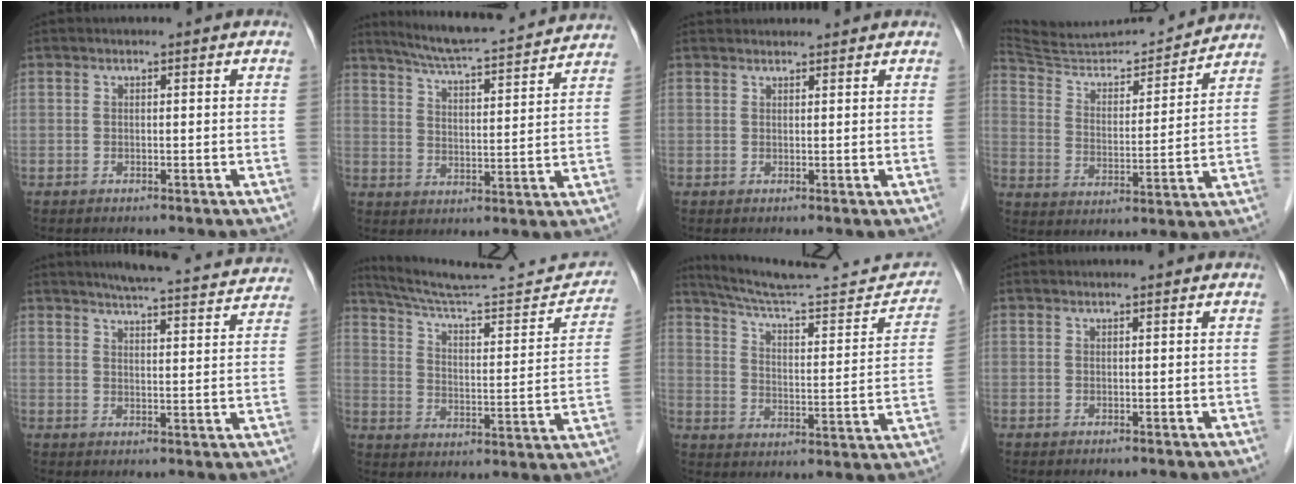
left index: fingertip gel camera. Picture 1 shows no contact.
{"total": 16.8, "force": [15.6, 0.8, 6.3], "torque": [-0.107, 0.008, 0.221]}
{"total": 4.1, "force": [4.0, 0.7, 0.5], "torque": [-0.008, 0.035, 0.055]}
{"total": 17.8, "force": [17.4, 1.5, 3.6], "torque": [-0.066, -0.004, 0.274]}
{"total": 18.4, "force": [17.2, 1.7, 6.4], "torque": [-0.088, -0.009, 0.209]}
{"total": 21.7, "force": [20.3, 1.6, 7.7], "torque": [-0.113, -0.030, 0.290]}
{"total": 21.9, "force": [20.3, 1.9, 7.9], "torque": [-0.112, -0.031, 0.283]}
{"total": 1.3, "force": [1.2, 0.1, 0.2], "torque": [-0.007, 0.014, 0.020]}